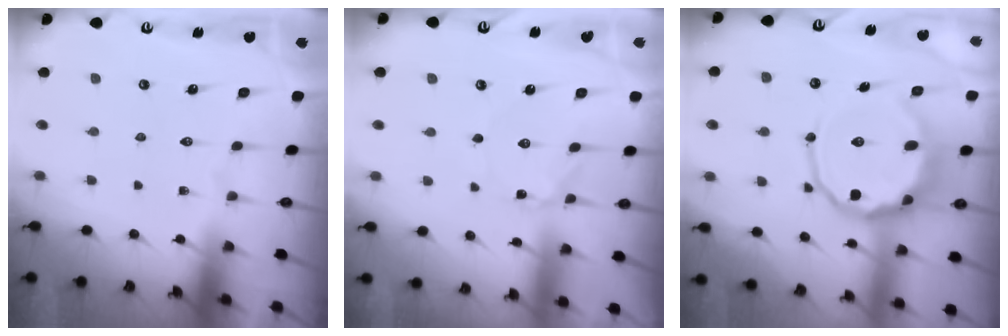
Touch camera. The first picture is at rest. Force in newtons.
{"total": 1.4, "press": 1.3, "slide": 0.1}
{"total": 12.0, "press": 11.8, "slide": 2.5}